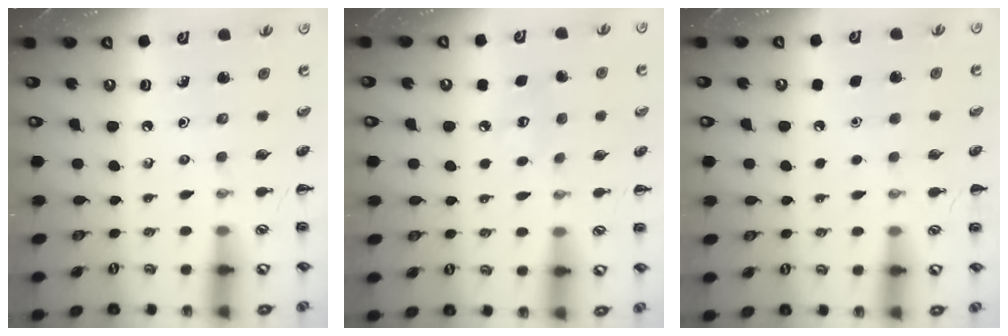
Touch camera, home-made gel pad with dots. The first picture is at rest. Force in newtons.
{"total": 6.4, "press": 6.1, "slide": 1.8}
{"total": 1.8, "press": 1.8, "slide": 0.1}